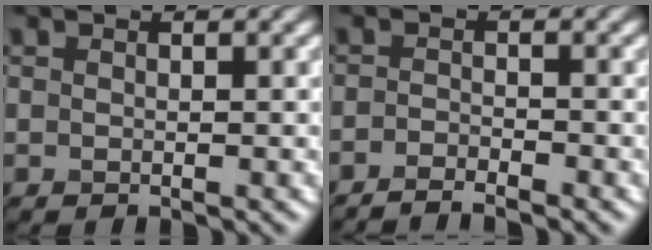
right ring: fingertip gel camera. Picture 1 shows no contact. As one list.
[{"total": 2.2, "force": [-1.9, 0.2, 0.9], "torque": [-0.015, 0.001, -0.039]}]